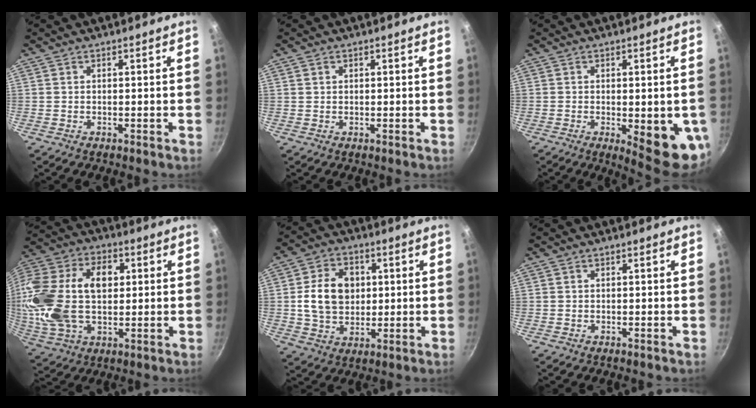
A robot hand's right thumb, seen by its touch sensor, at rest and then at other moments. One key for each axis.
{"total": 0.6, "fx": 0.3, "fy": 0.5, "fz": 0.2, "tx": -0.002, "ty": 0.003, "tz": 0.005}
{"total": 12.4, "fx": -2.7, "fy": 3.8, "fz": 11.5, "tx": -0.118, "ty": -0.011, "tz": -0.026}
{"total": 24.2, "fx": 2.5, "fy": 15.5, "fz": 18.4, "tx": -0.357, "ty": 0.024, "tz": 0.039}
{"total": 11.6, "fx": 1.4, "fy": 8.9, "fz": 7.3, "tx": -0.104, "ty": 0.003, "tz": 0.022}
{"total": 0.0}